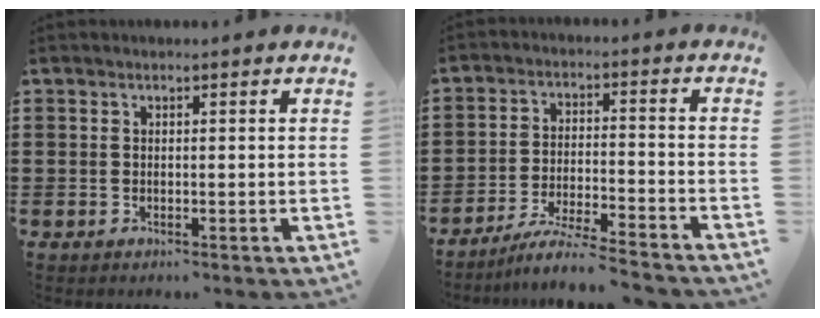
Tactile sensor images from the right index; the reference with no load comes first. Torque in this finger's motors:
{"motor_torque": [1.32, 0.82, 0.14, 0.10]}